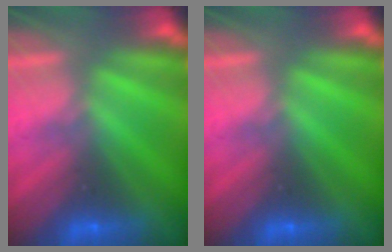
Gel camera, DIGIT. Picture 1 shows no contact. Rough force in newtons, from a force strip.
{"total": 0.0}